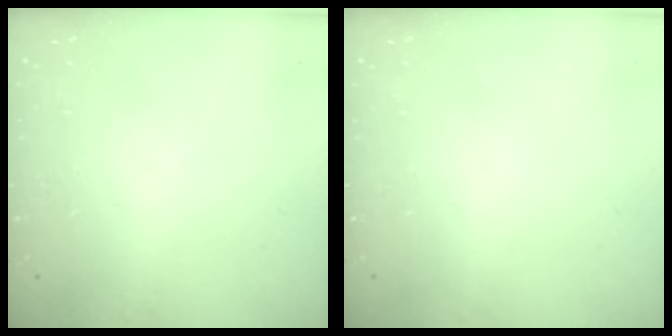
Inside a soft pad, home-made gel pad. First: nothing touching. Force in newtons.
{"total": 0.0}